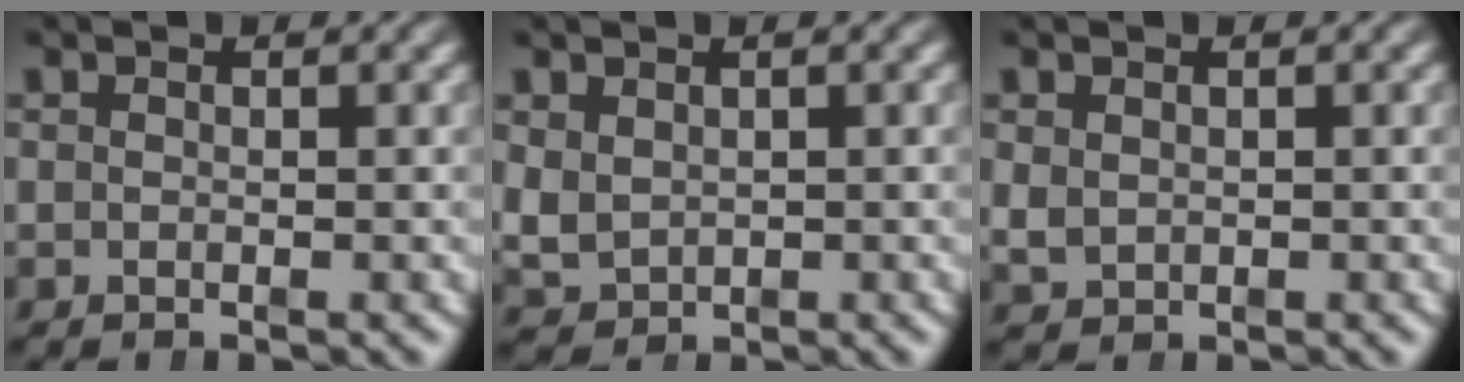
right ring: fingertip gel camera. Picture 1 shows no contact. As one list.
[{"total": 3.1, "force": [0.3, 2.8, 1.2], "torque": [-0.045, -0.020, 0.021]}, {"total": 1.4, "force": [0.1, 1.2, 0.6], "torque": [-0.017, -0.011, 0.014]}]